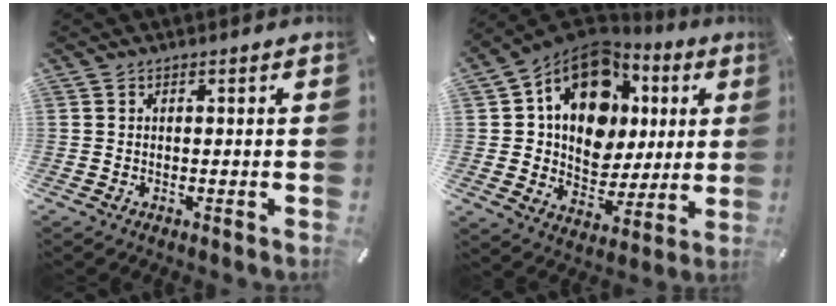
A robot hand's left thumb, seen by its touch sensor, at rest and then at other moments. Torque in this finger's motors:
{"motor_torque": [2.50, 2.51, 1.66, -1.11, 0.50]}